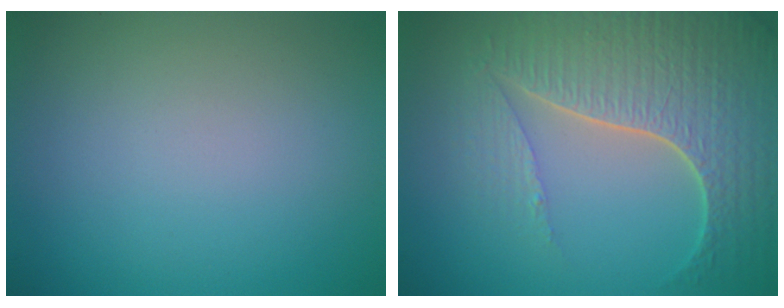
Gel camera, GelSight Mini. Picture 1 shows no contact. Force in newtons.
{"total": 7.5, "press": 5.6, "slide": 5.0}